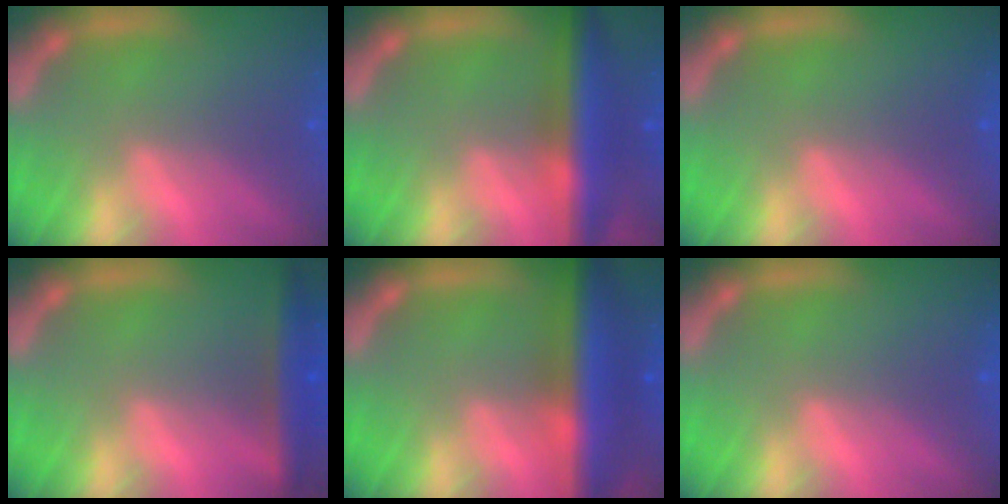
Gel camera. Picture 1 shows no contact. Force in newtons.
{"total": 7.0}
{"total": 0.0}
{"total": 4.0}
{"total": 8.9}
{"total": 0.0}